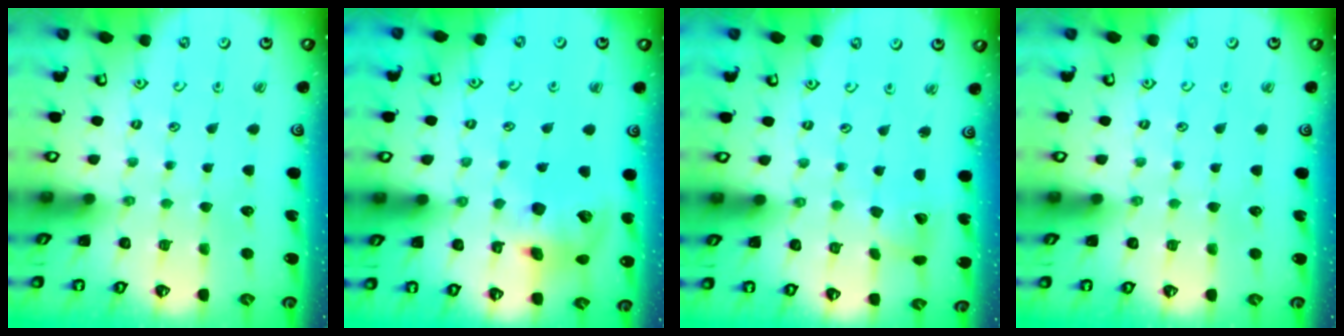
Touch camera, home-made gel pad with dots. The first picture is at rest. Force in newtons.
{"total": 11.1, "press": 10.9, "slide": 1.9}
{"total": 4.4, "press": 4.4, "slide": 0.6}
{"total": 0.0}